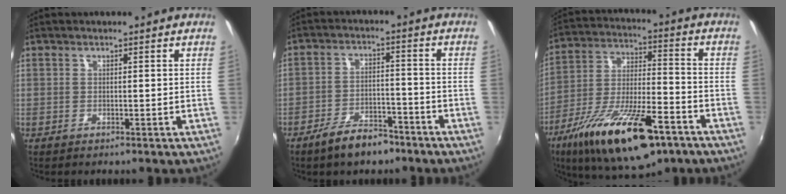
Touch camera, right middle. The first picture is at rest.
{"total": 7.6, "force": [-5.9, 3.3, 3.5], "torque": [-0.077, 0.011, -0.089]}
{"total": 22.5, "force": [-13.1, 7.6, 16.6], "torque": [-0.304, -0.041, -0.214]}